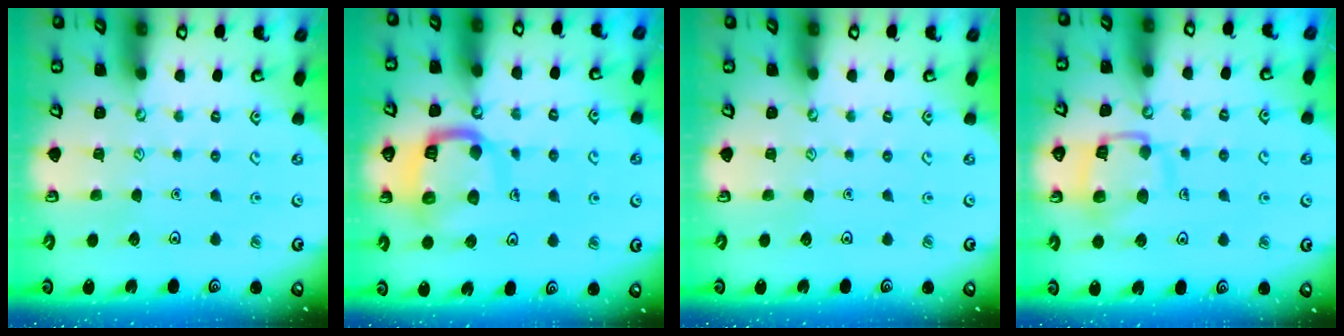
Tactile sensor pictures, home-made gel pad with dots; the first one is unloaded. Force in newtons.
{"total": 12.8, "press": 12.7, "slide": 1.3}
{"total": 0.0}
{"total": 13.0, "press": 12.9, "slide": 1.5}